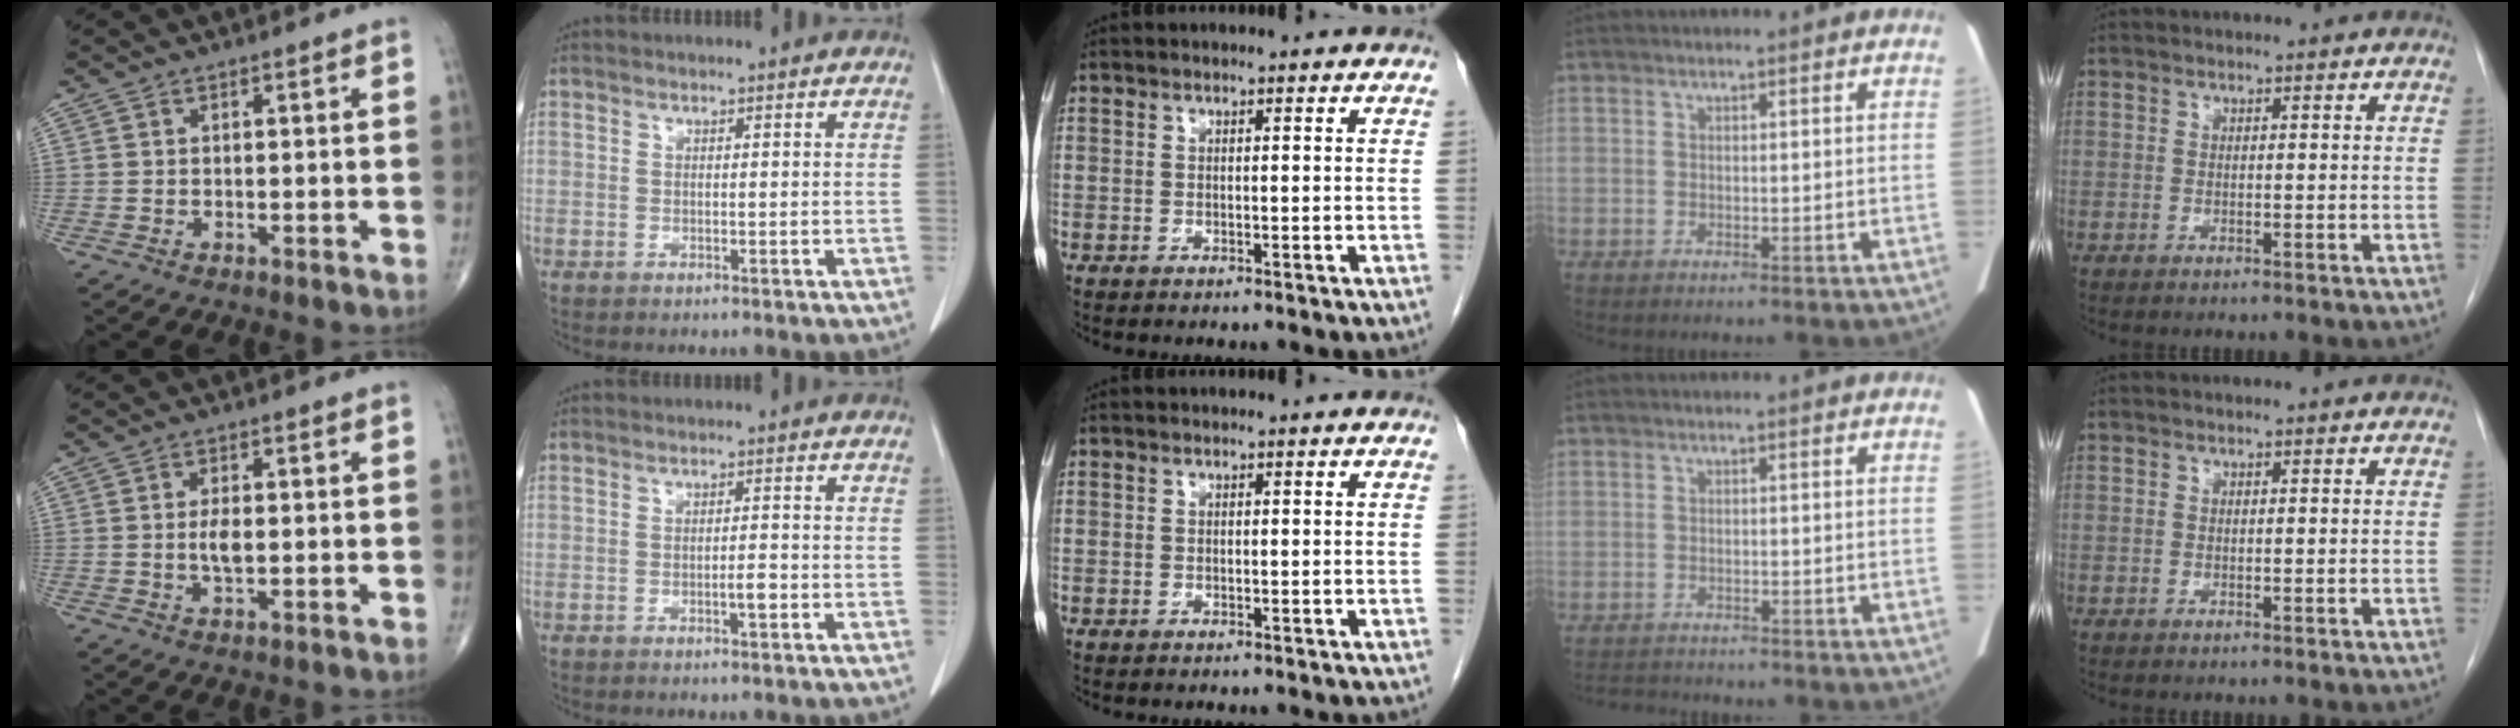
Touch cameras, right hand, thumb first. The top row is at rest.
{"thumb": {"total": 3.9, "force": [0.0, 1.8, 3.4], "torque": [-0.063, -0.003, -0.001]}, "index": {"total": 1.8, "force": [-0.7, 0.3, 1.6], "torque": [-0.027, 0.000, -0.012]}, "ring": {"total": 3.7, "force": [-3.5, 0.8, 0.8], "torque": [-0.015, -0.009, -0.051]}}